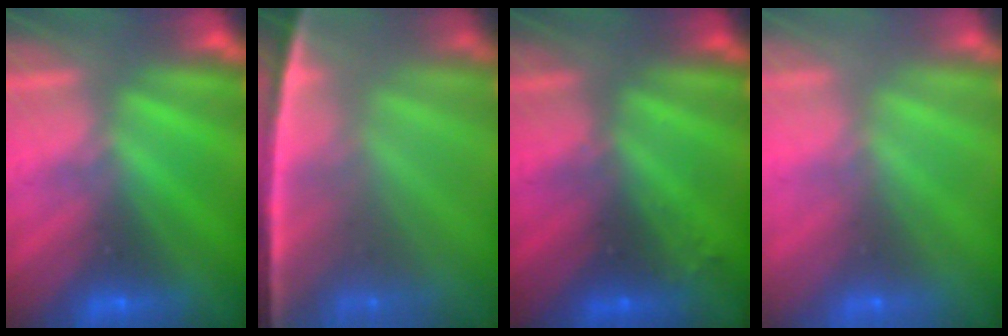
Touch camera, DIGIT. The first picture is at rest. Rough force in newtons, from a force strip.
{"total": 7.2}
{"total": 2.7}
{"total": 9.0}